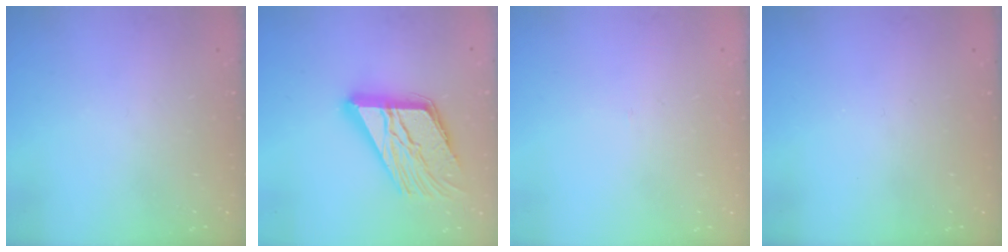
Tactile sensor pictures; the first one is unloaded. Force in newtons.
{"total": 18.9, "press": 18.8, "slide": 1.9}
{"total": 1.5, "press": 1.5, "slide": 0.1}
{"total": 0.0}